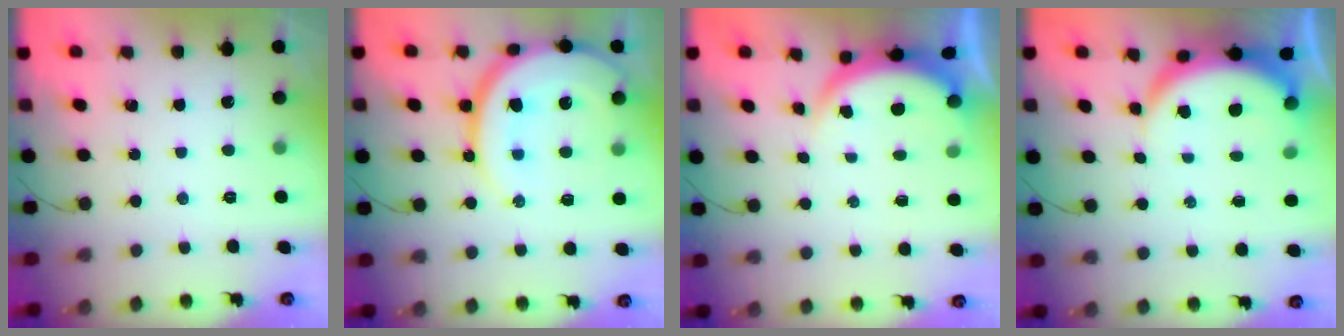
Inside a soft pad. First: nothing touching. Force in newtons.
{"total": 19.6, "press": 19.6, "slide": 1.9}
{"total": 4.7, "press": 4.7, "slide": 0.7}
{"total": 6.4, "press": 6.3, "slide": 0.5}